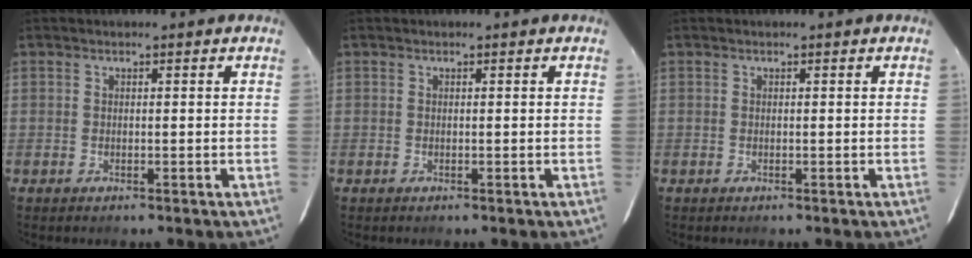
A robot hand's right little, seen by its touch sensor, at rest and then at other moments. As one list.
[{"total": 0.0}, {"total": 0.0}]